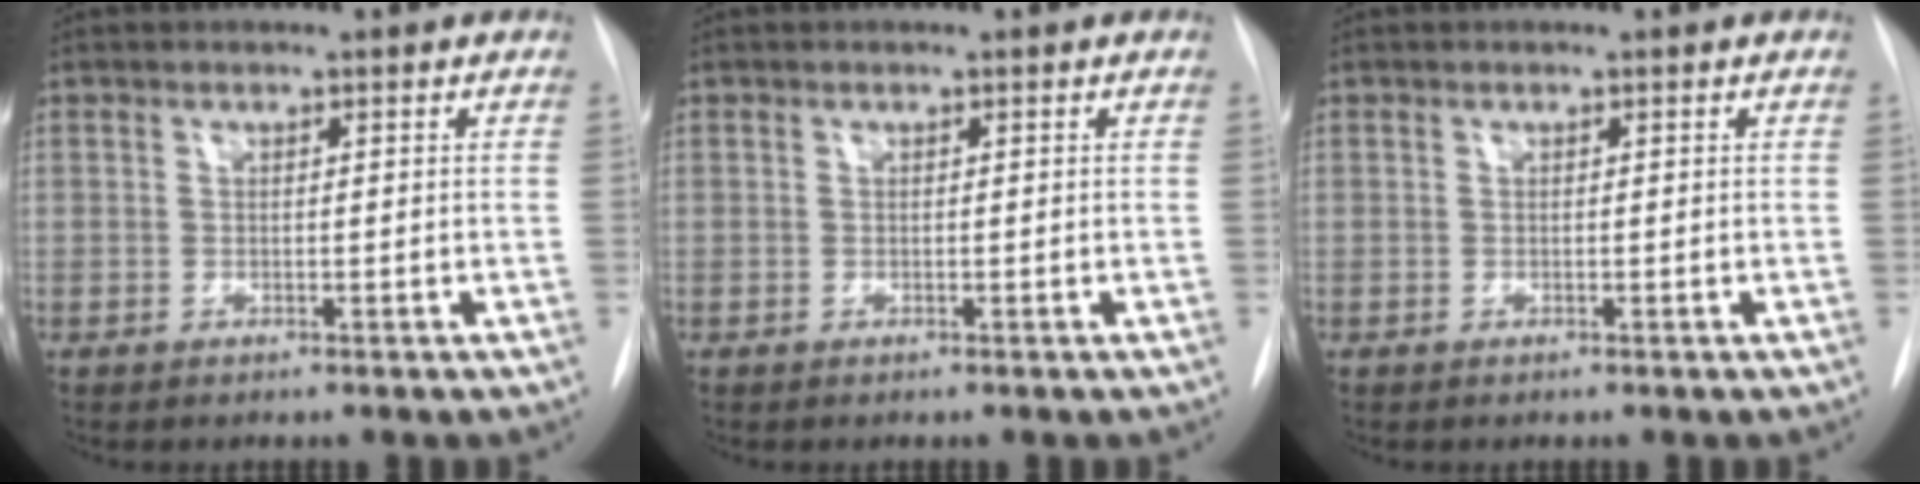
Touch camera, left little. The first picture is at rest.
{"total": 0.0}
{"total": 0.0}